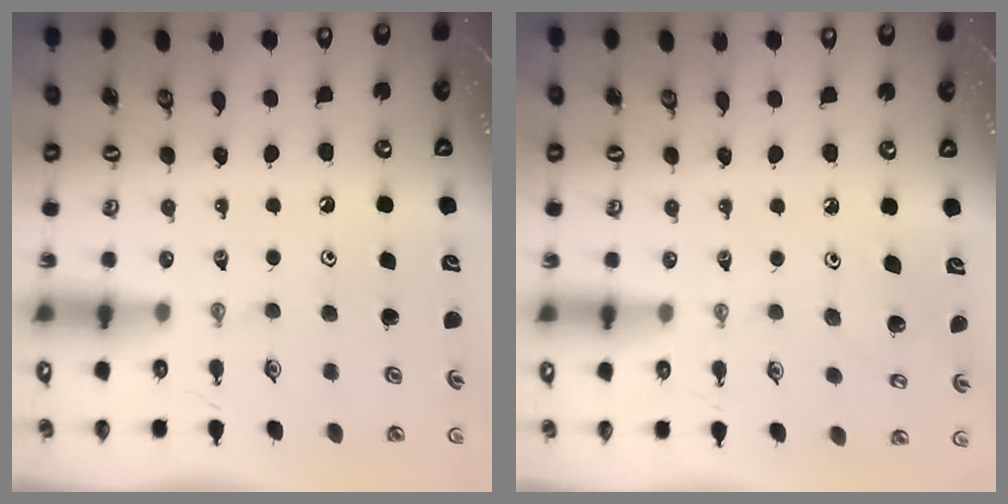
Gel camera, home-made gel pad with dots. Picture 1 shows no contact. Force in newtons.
{"total": 4.8, "press": 4.7, "slide": 0.4}